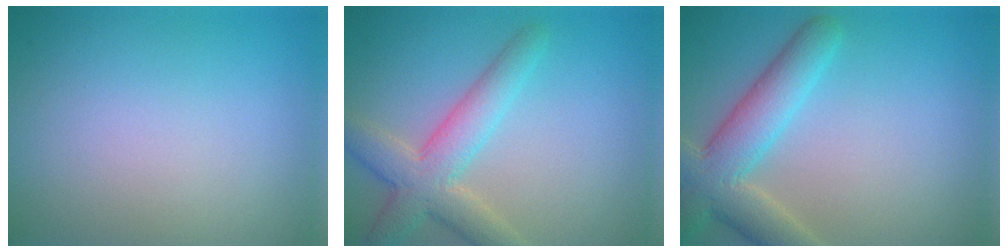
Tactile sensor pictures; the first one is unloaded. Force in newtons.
{"total": 4.9, "press": 4.9, "slide": 0.3}
{"total": 6.2, "press": 6.2, "slide": 0.4}